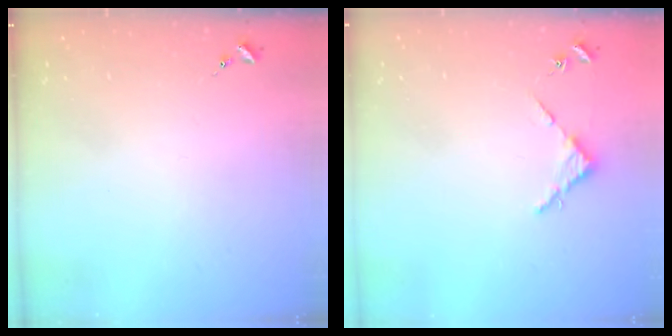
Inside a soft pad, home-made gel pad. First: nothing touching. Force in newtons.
{"total": 2.7, "press": 2.7, "slide": 0.3}